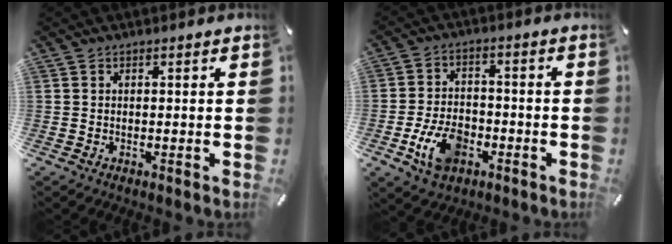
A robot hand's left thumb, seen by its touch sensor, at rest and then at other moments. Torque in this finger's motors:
{"motor_torque": [0.51, 0.91, 0.14, 0.06, 0.10]}